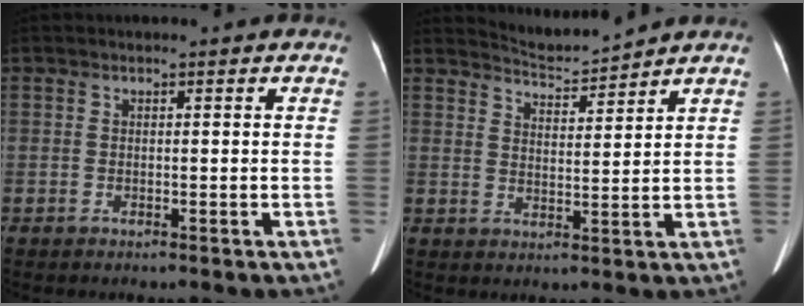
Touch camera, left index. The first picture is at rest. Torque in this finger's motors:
{"motor_torque": [0.09, -0.52, -0.05, 0.00]}